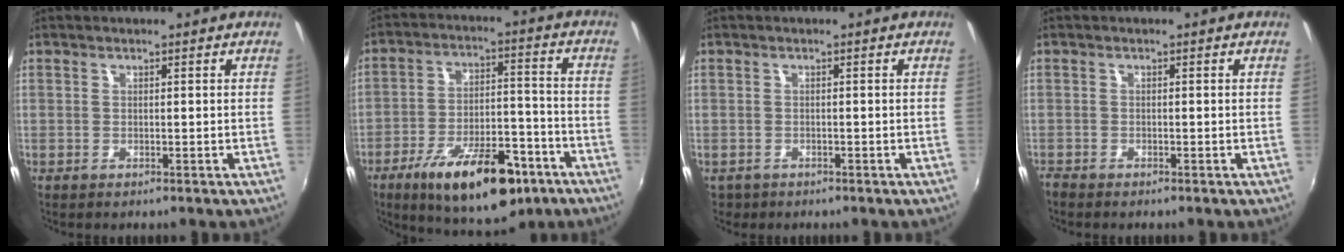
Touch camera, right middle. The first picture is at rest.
{"total": 19.5, "force": [-11.8, 7.6, 13.7], "torque": [-0.228, -0.010, -0.170]}
{"total": 2.2, "force": [-1.1, 1.8, 0.6], "torque": [-0.018, -0.005, -0.015]}
{"total": 1.6, "force": [-1.5, 0.5, 0.2], "torque": [-0.010, -0.007, -0.030]}